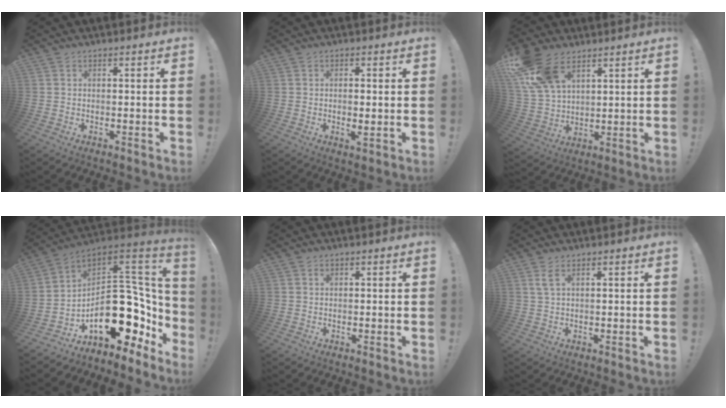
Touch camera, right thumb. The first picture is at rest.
{"total": 2.1, "force": [0.0, 0.7, 2.0], "torque": [-0.018, -0.004, -0.002]}
{"total": 16.2, "force": [9.5, 9.5, 9.0], "torque": [-0.176, -0.043, 0.180]}
{"total": 24.1, "force": [-5.2, 14.3, 18.7], "torque": [-0.273, 0.007, -0.059]}
{"total": 0.5, "force": [0.3, 0.4, 0.1], "torque": [0.004, -0.001, 0.004]}
{"total": 2.7, "force": [1.3, 0.7, 2.3], "torque": [-0.041, -0.002, 0.022]}